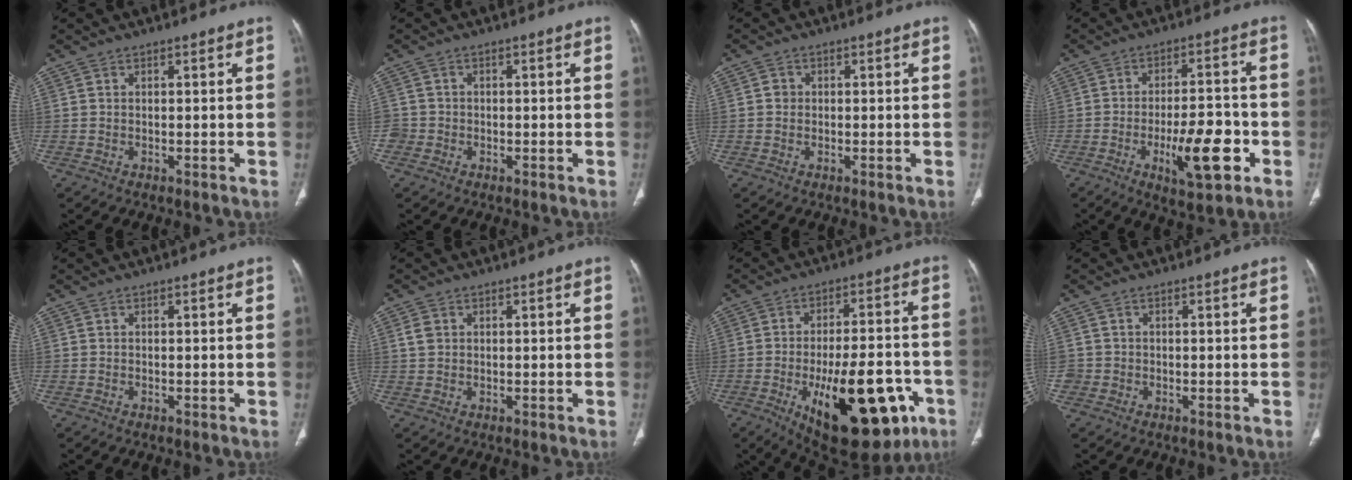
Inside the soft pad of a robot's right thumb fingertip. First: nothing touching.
{"total": 2.4, "force": [-0.7, 2.3, 0.3], "torque": [0.006, 0.011, -0.016]}
{"total": 1.6, "force": [0.1, 1.5, 0.5], "torque": [-0.001, 0.003, 0.001]}
{"total": 12.1, "force": [-4.4, 4.3, 10.5], "torque": [-0.154, 0.018, -0.066]}
{"total": 0.0}
{"total": 2.0, "force": [0.6, 1.6, 1.0], "torque": [-0.014, 0.000, 0.015]}
{"total": 24.7, "force": [-9.3, 10.8, 20.1], "torque": [-0.254, 0.023, -0.115]}
{"total": 1.9, "force": [-0.3, 1.8, 0.4], "torque": [0.002, 0.008, -0.004]}